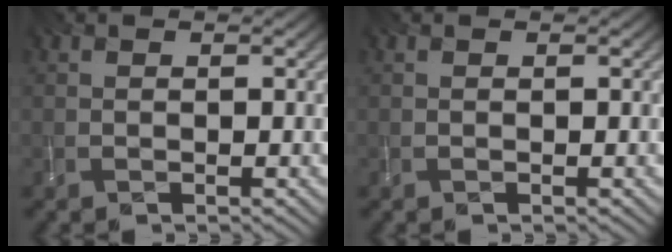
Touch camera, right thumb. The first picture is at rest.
{"total": 0.0}